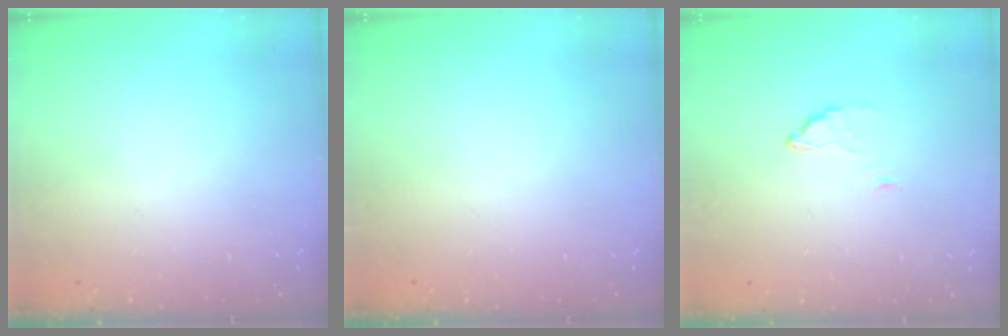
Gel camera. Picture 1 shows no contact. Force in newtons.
{"total": 0.0}
{"total": 2.2, "press": 2.2, "slide": 0.2}